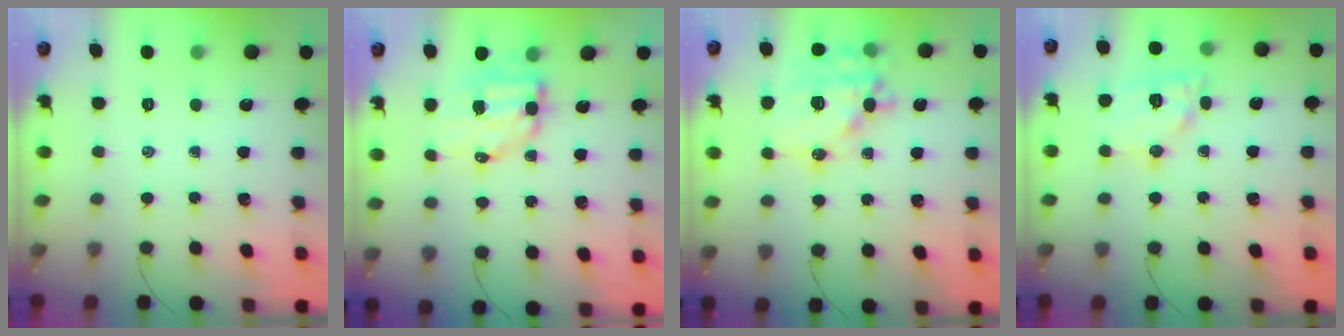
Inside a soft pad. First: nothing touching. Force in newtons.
{"total": 7.9, "press": 7.7, "slide": 1.7}
{"total": 17.9, "press": 17.6, "slide": 3.4}
{"total": 11.3, "press": 11.3, "slide": 0.7}